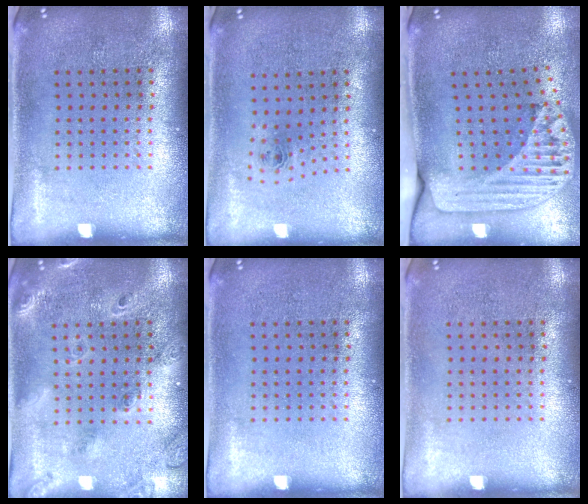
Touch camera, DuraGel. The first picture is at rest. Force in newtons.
{"total": 0.8, "press": 0.3, "slide": 0.7}
{"total": 2.4, "press": 1.7, "slide": 1.6}
{"total": 1.8, "press": 1.7, "slide": 0.7}
{"total": 0.0}
{"total": 0.0}